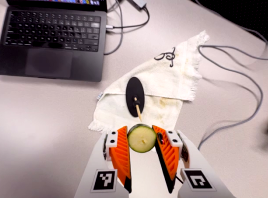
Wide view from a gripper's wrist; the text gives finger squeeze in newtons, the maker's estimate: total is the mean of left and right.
{"total": 10.4, "left": 10.1, "right": 10.6}